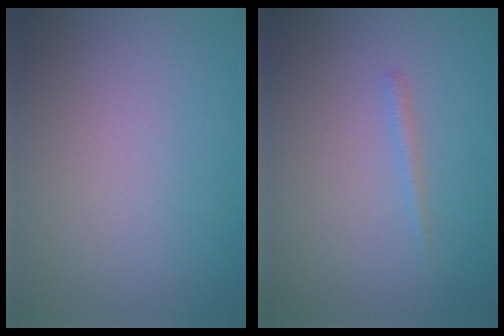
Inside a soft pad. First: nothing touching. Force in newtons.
{"total": 0.8, "press": 0.8, "slide": 0.1}